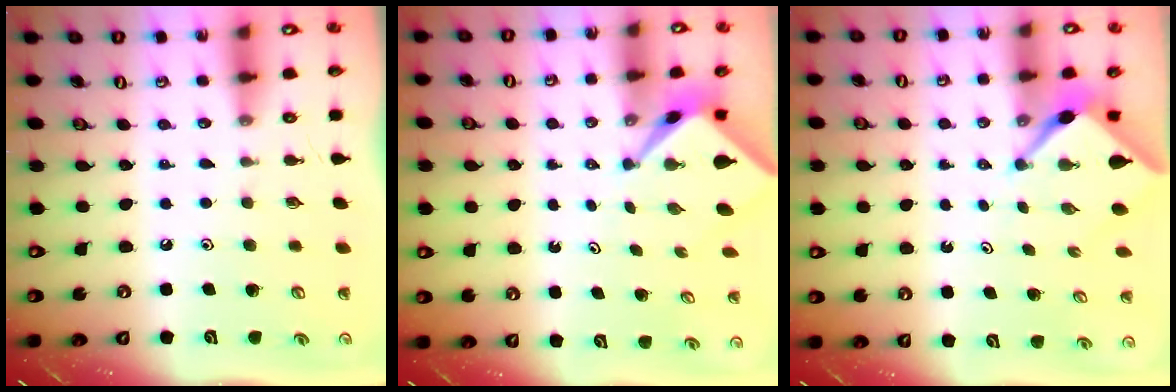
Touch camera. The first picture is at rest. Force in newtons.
{"total": 2.4, "press": 2.4, "slide": 0.2}
{"total": 2.8, "press": 2.8, "slide": 0.3}